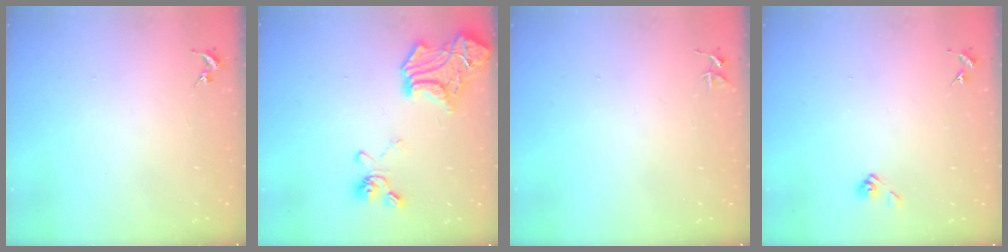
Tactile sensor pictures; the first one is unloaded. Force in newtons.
{"total": 19.7, "press": 19.6, "slide": 1.9}
{"total": 3.7, "press": 3.7, "slide": 0.3}
{"total": 4.7, "press": 4.2, "slide": 2.2}